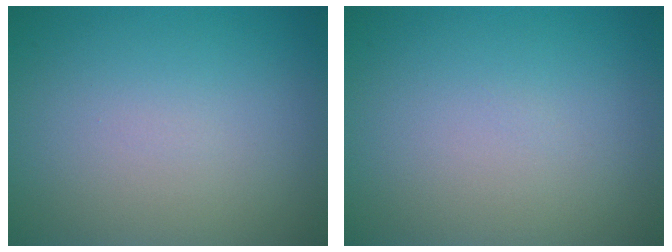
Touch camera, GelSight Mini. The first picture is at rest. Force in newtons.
{"total": 0.0}